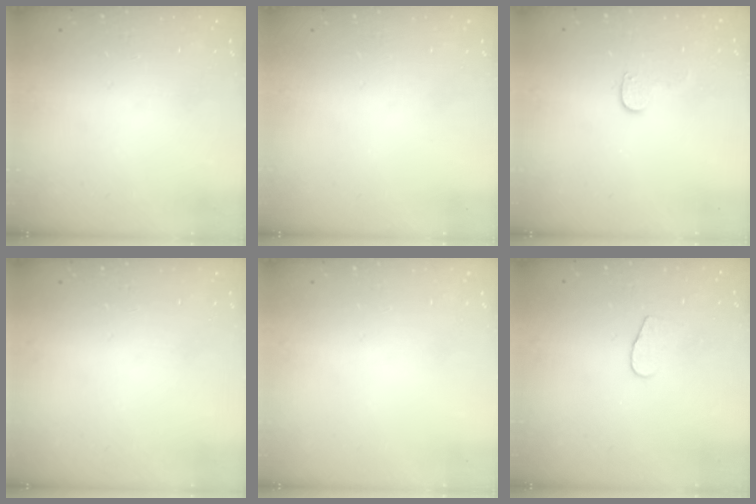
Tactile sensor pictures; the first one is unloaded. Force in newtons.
{"total": 0.0}
{"total": 6.4, "press": 6.4, "slide": 0.5}
{"total": 0.0}
{"total": 0.0}
{"total": 5.0, "press": 5.0, "slide": 0.4}